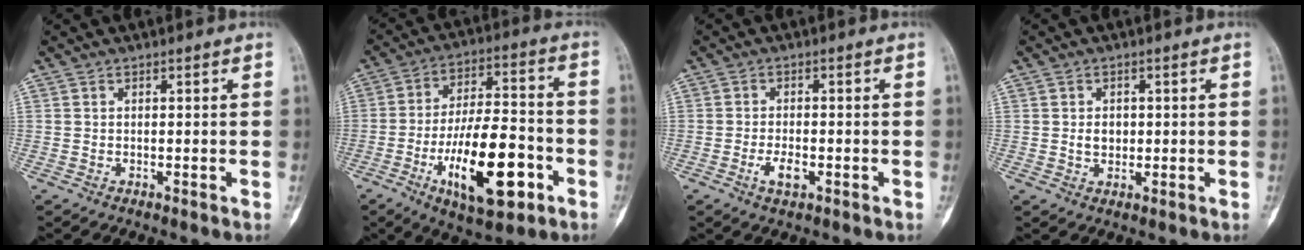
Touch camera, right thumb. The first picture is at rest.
{"total": 19.0, "force": [-7.0, 7.7, 16.0], "torque": [-0.251, 0.030, -0.106]}
{"total": 3.4, "force": [-1.3, 1.6, 2.7], "torque": [-0.049, 0.001, -0.022]}
{"total": 2.7, "force": [0.2, 2.2, 1.6], "torque": [-0.016, 0.001, 0.005]}